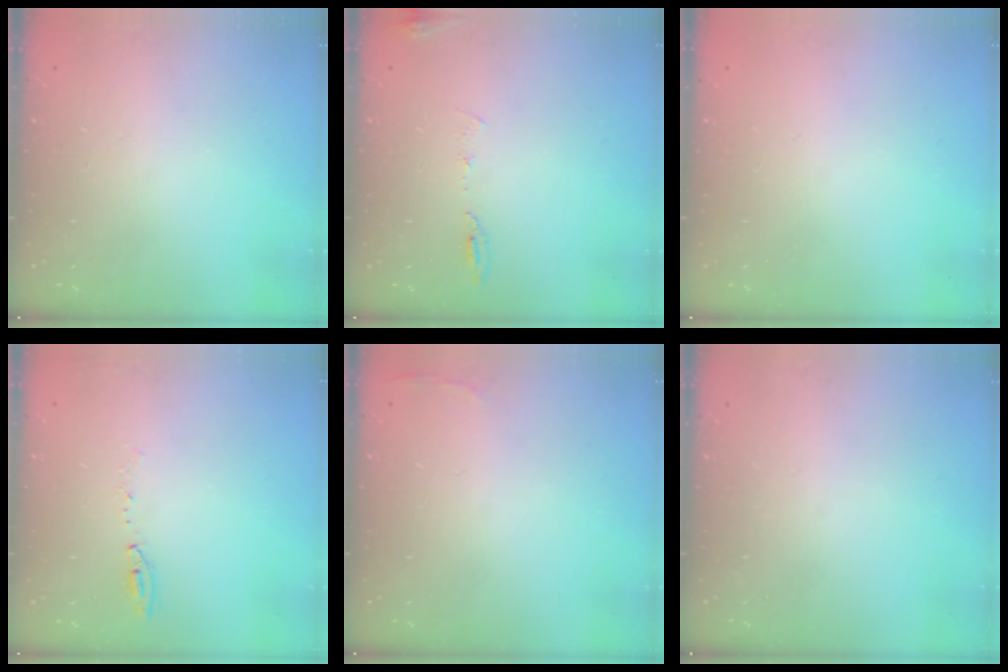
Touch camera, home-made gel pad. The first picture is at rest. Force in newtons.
{"total": 6.4, "press": 6.2, "slide": 1.6}
{"total": 0.0}
{"total": 5.7, "press": 5.7, "slide": 0.7}
{"total": 2.8, "press": 2.6, "slide": 0.9}
{"total": 0.0}